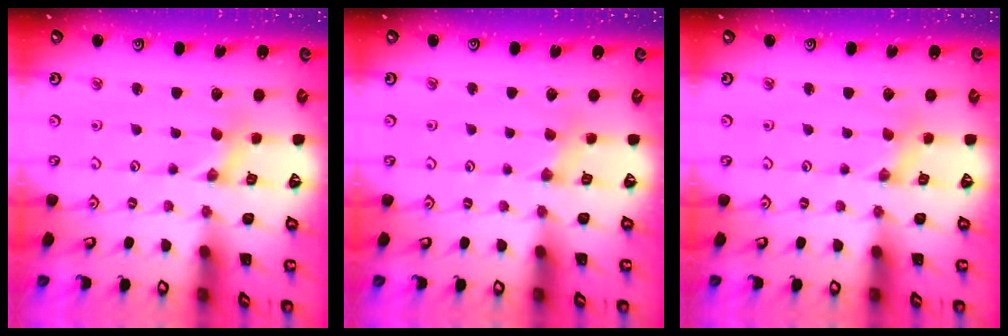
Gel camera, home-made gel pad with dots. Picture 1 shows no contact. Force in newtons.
{"total": 2.2, "press": 2.1, "slide": 0.4}
{"total": 0.0}